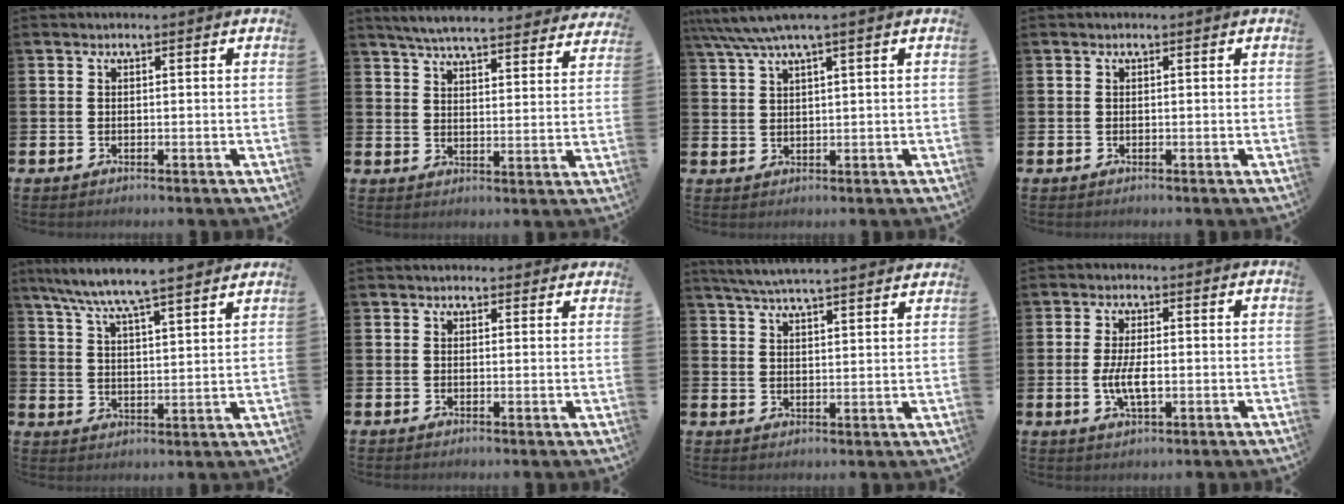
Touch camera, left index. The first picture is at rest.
{"total": 6.1, "force": [5.9, 0.5, 1.6], "torque": [-0.041, -0.039, 0.101]}
{"total": 4.5, "force": [3.4, 0.1, 3.0], "torque": [-0.067, -0.001, 0.062]}
{"total": 0.0}
{"total": 7.6, "force": [7.3, 0.0, 2.2], "torque": [-0.073, -0.044, 0.129]}
{"total": 1.7, "force": [1.5, 0.6, 0.2], "torque": [0.006, -0.002, 0.026]}
{"total": 5.7, "force": [5.6, -0.2, 1.2], "torque": [-0.043, -0.026, 0.101]}
{"total": 4.4, "force": [-0.6, 1.7, 4.0], "torque": [-0.078, 0.001, -0.013]}